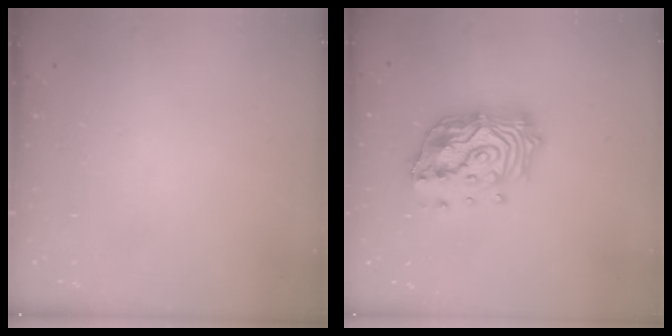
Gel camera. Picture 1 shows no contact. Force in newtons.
{"total": 19.6, "press": 19.5, "slide": 2.3}